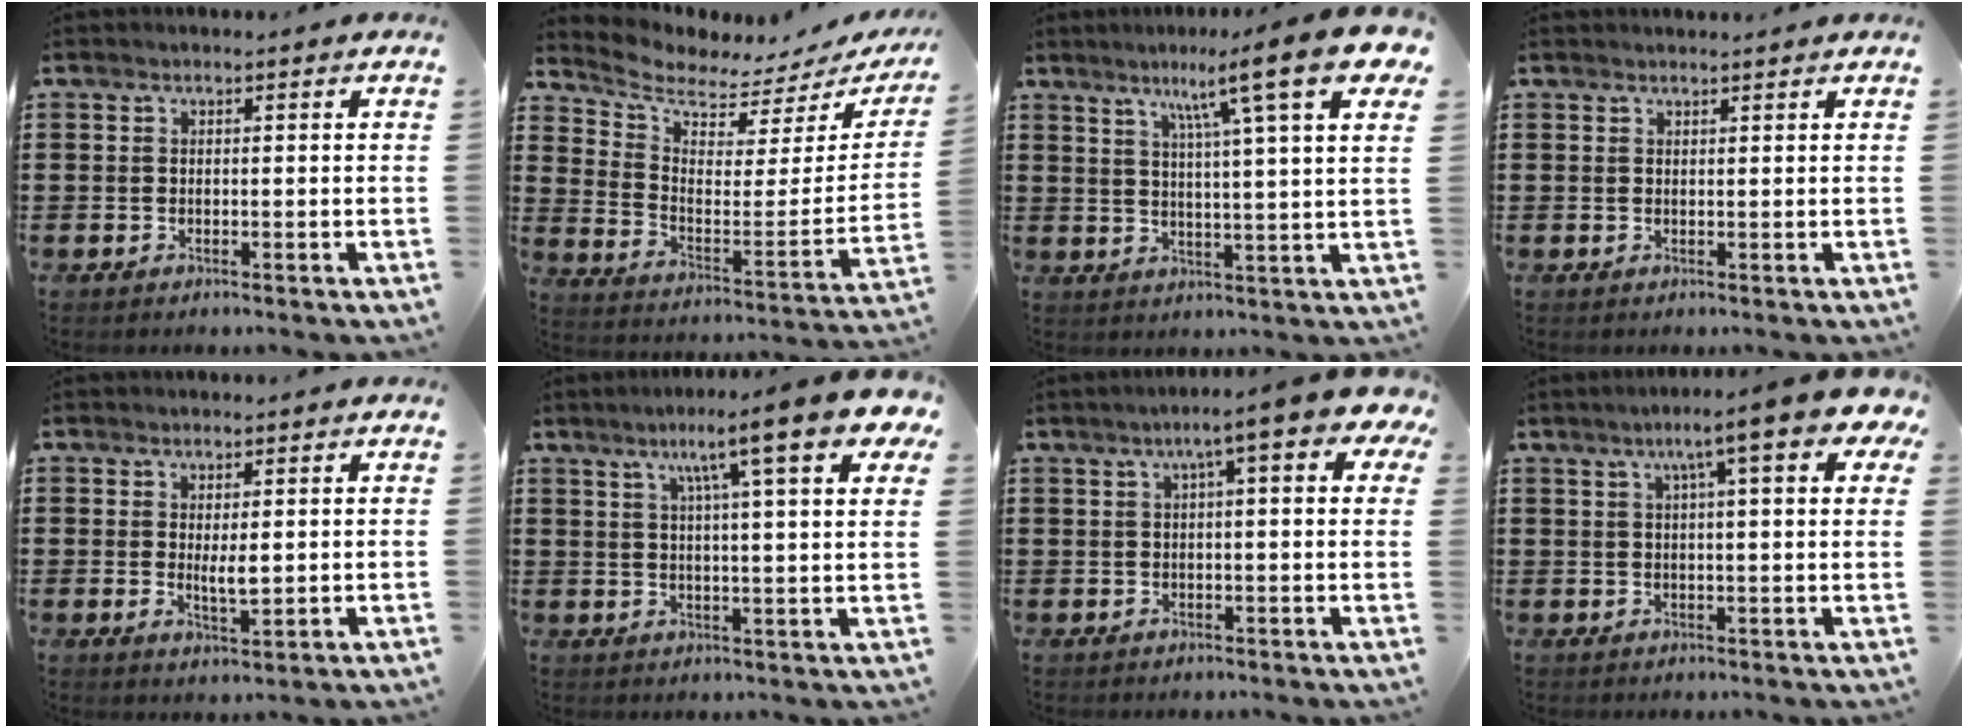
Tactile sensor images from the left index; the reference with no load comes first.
{"total": 4.3, "force": [3.9, 1.1, 1.4], "torque": [-0.056, -0.039, 0.064]}
{"total": 12.6, "force": [7.6, 0.3, 10.0], "torque": [-0.180, -0.023, 0.112]}
{"total": 1.0, "force": [1.0, 0.0, 0.2], "torque": [-0.006, -0.001, 0.020]}
{"total": 3.4, "force": [0.4, 1.1, 3.1], "torque": [-0.053, -0.002, 0.006]}
{"total": 11.3, "force": [6.5, 1.2, 9.1], "torque": [-0.162, -0.012, 0.100]}
{"total": 6.8, "force": [3.1, 0.7, 6.1], "torque": [-0.097, -0.004, 0.045]}
{"total": 8.8, "force": [4.5, 0.8, 7.5], "torque": [-0.130, -0.003, 0.069]}